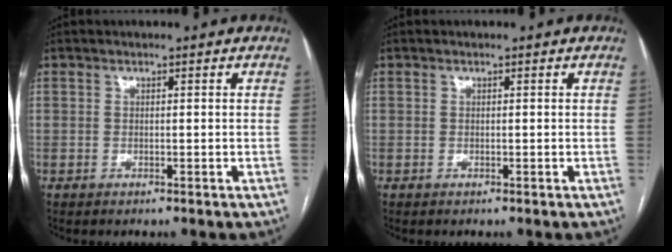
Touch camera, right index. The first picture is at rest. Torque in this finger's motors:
{"motor_torque": [-0.10, 0.10, 0.00, 0.00]}